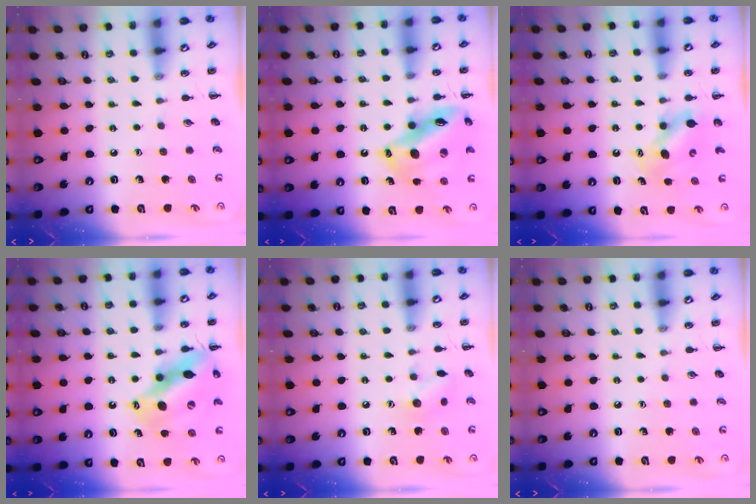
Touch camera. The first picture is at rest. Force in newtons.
{"total": 16.4, "press": 15.8, "slide": 4.6}
{"total": 6.6, "press": 6.6, "slide": 0.8}
{"total": 14.2, "press": 13.7, "slide": 4.0}
{"total": 7.0, "press": 6.9, "slide": 1.3}
{"total": 0.0}